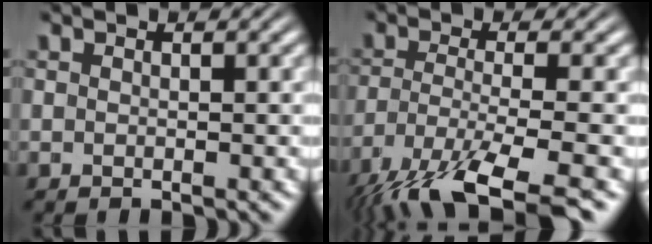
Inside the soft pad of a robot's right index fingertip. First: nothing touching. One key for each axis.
{"total": 9.2, "fx": -6.1, "fy": 3.6, "fz": 5.9, "tx": -0.132, "ty": -0.052, "tz": -0.070}